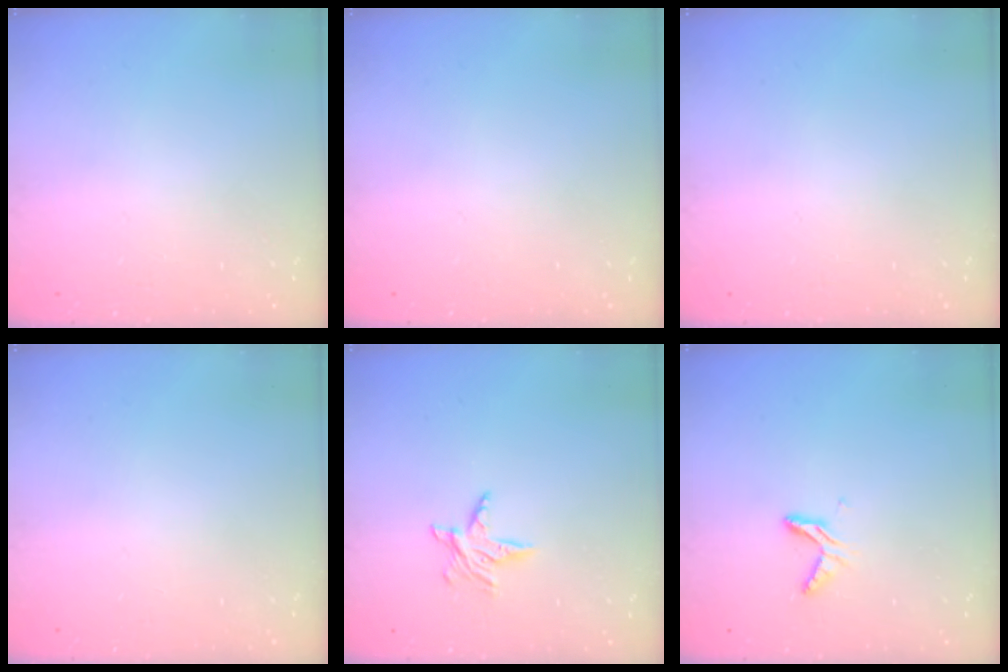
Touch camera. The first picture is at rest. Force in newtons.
{"total": 0.0}
{"total": 0.0}
{"total": 0.0}
{"total": 5.7, "press": 5.7, "slide": 0.5}
{"total": 5.4, "press": 5.4, "slide": 0.5}